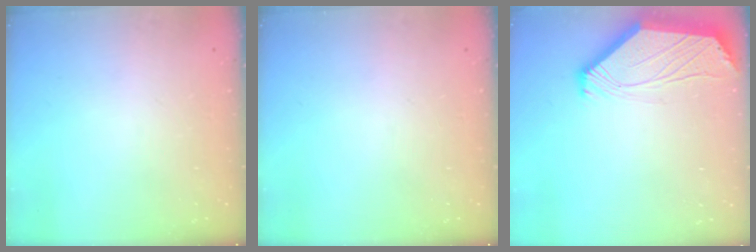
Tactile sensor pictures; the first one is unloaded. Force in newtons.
{"total": 0.0}
{"total": 2.6, "press": 2.6, "slide": 0.6}